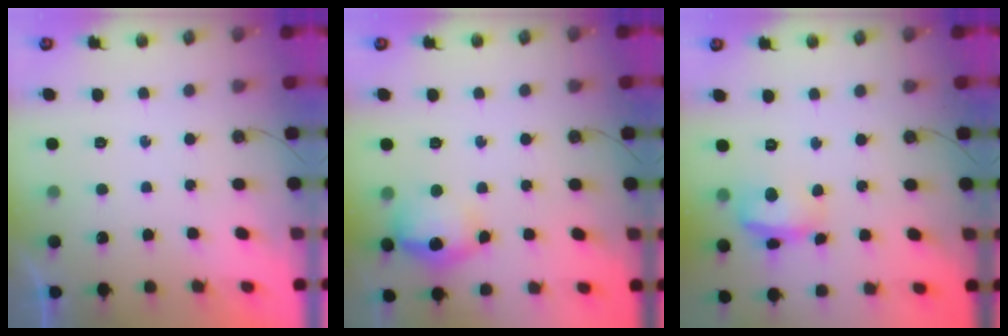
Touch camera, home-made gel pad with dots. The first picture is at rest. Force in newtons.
{"total": 13.9, "press": 13.8, "slide": 1.3}
{"total": 10.8, "press": 10.7, "slide": 1.5}